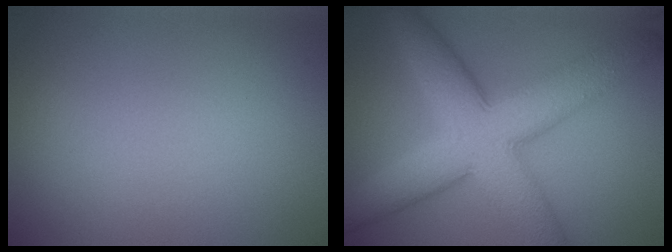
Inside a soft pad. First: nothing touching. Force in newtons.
{"total": 9.7, "press": 9.7, "slide": 0.3}